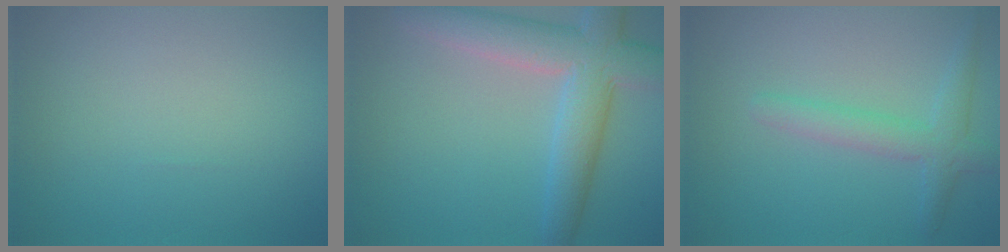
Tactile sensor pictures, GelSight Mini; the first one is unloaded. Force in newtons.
{"total": 6.5, "press": 6.5, "slide": 0.5}
{"total": 2.8, "press": 2.7, "slide": 0.2}